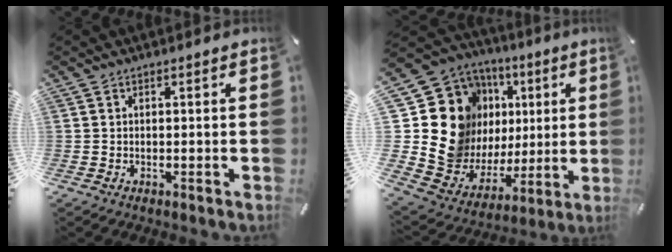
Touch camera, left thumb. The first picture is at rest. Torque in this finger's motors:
{"motor_torque": [2.22, 2.19, 0.95, 0.43, 0.14]}